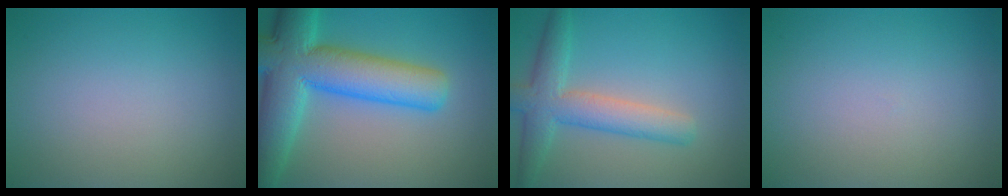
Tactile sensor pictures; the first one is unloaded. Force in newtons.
{"total": 11.3, "press": 11.2, "slide": 0.4}
{"total": 5.0, "press": 5.0, "slide": 0.3}
{"total": 0.0}